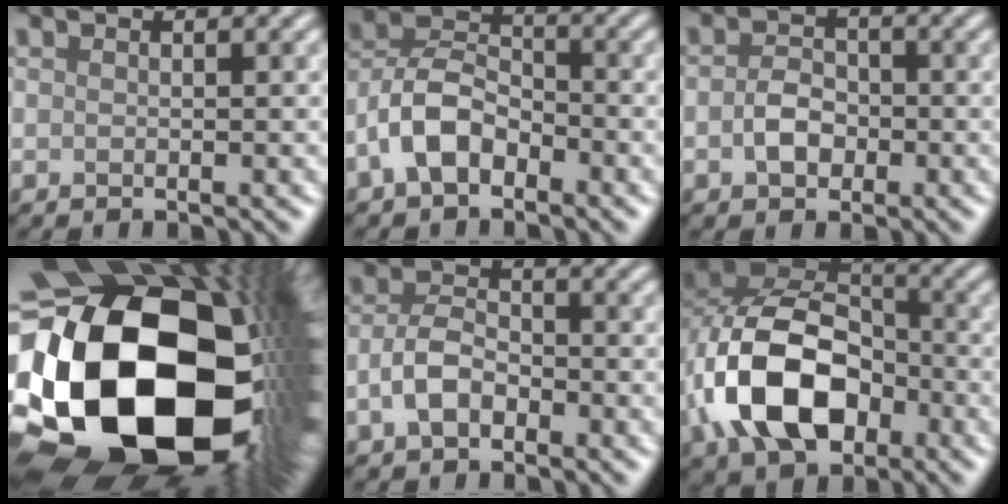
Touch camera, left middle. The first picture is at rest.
{"total": 5.1, "force": [-2.6, 3.1, 3.2], "torque": [-0.061, 0.013, -0.059]}
{"total": 2.4, "force": [-0.6, 1.8, 1.5], "torque": [-0.029, 0.003, -0.014]}
{"total": 22.7, "force": [-2.5, 15.7, 16.3], "torque": [-0.321, -0.085, -0.007]}
{"total": 3.6, "force": [-1.7, 2.2, 2.4], "torque": [-0.048, 0.011, -0.038]}
{"total": 10.8, "force": [-3.4, 7.0, 7.5], "torque": [-0.145, 0.007, -0.066]}